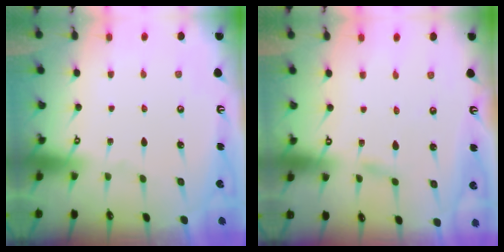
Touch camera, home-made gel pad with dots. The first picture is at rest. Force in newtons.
{"total": 1.3, "press": 1.3, "slide": 0.1}